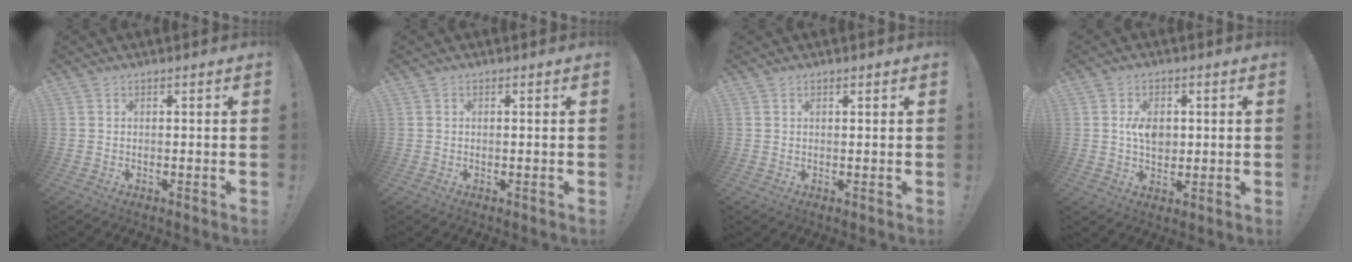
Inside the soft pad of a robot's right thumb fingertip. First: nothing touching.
{"total": 0.0}
{"total": 0.5, "force": [0.4, 0.2, 0.3], "torque": [0.009, -0.006, 0.005]}
{"total": 6.4, "force": [0.7, 4.4, 4.5], "torque": [-0.055, -0.001, 0.012]}